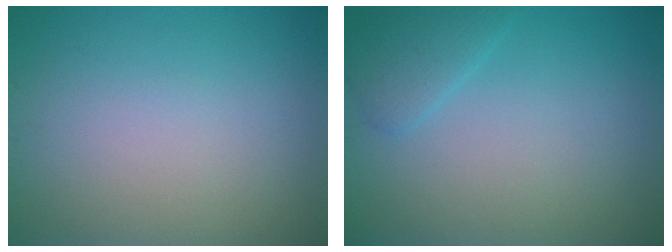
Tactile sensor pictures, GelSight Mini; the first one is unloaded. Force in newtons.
{"total": 1.8, "press": 1.8, "slide": 0.1}